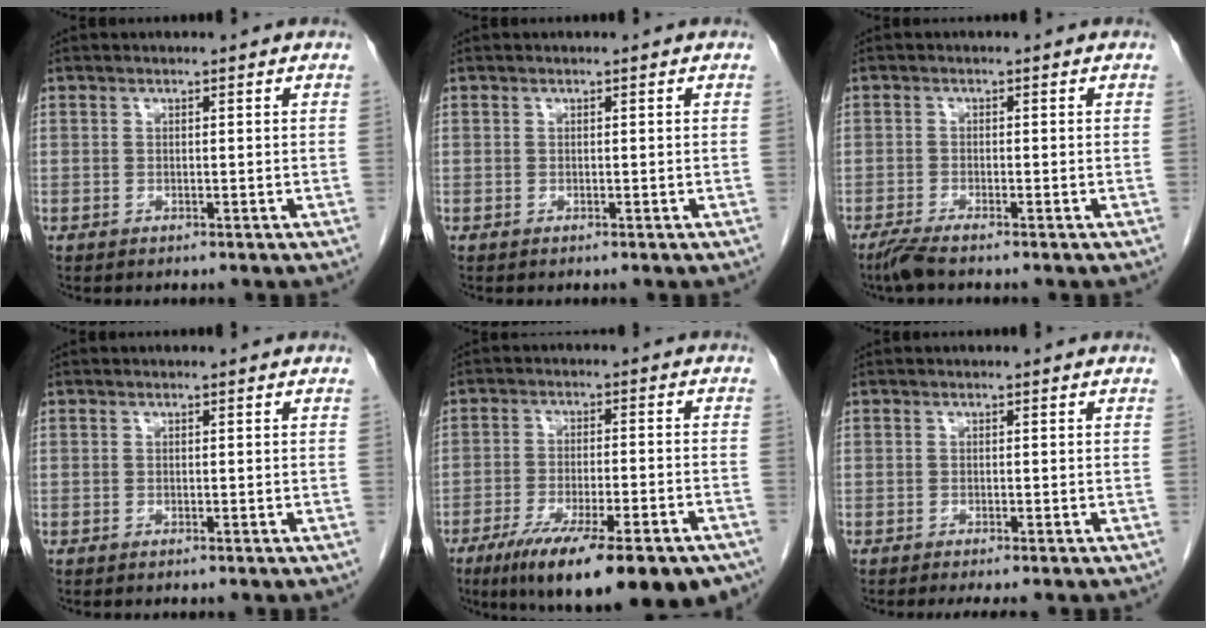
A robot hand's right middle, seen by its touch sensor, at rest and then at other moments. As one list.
[{"total": 0.0}, {"total": 2.6, "force": [-2.2, -0.1, 1.5], "torque": [-0.038, -0.008, -0.046]}, {"total": 0.0}, {"total": 20.9, "force": [-14.8, 4.1, 14.3], "torque": [-0.172, -0.024, -0.215]}, {"total": 3.1, "force": [-2.6, 0.0, 1.7], "torque": [-0.018, -0.006, -0.035]}]